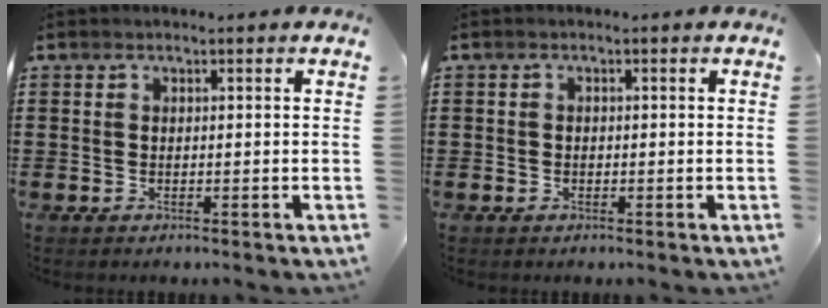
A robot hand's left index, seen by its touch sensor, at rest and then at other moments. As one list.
[{"total": 0.7, "force": [-0.3, 0.6, 0.2], "torque": [-0.007, 0.001, -0.007]}]